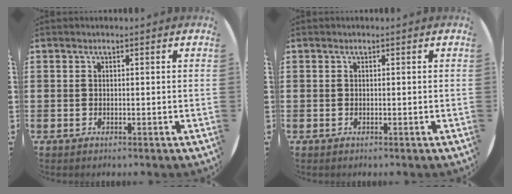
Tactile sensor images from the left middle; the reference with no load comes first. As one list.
[{"total": 0.0}]